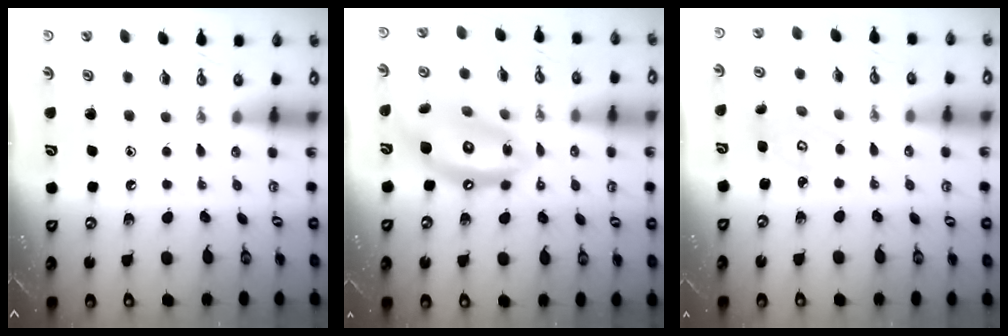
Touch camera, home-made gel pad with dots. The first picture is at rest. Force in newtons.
{"total": 14.1, "press": 14.0, "slide": 1.6}
{"total": 3.3, "press": 3.3, "slide": 0.4}